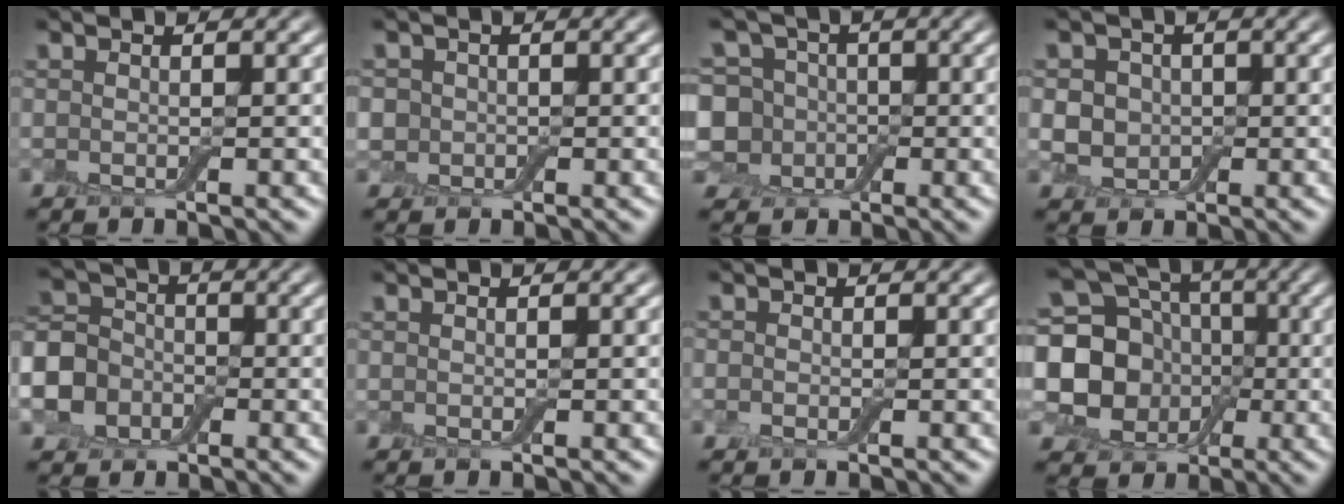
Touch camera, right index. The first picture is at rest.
{"total": 2.1, "force": [0.0, 2.0, 0.6], "torque": [-0.002, 0.002, -0.009]}
{"total": 6.6, "force": [-0.3, 5.9, 3.0], "torque": [-0.055, 0.027, -0.047]}
{"total": 4.0, "force": [0.3, 3.5, 1.9], "torque": [-0.029, 0.012, -0.015]}
{"total": 8.0, "force": [-2.6, 7.0, 2.9], "torque": [-0.075, -0.002, -0.076]}
{"total": 0.0}
{"total": 0.7, "force": [-0.3, 0.5, 0.3], "torque": [-0.005, -0.001, -0.008]}
{"total": 12.1, "force": [-0.1, 10.5, 5.9], "torque": [-0.115, 0.004, -0.035]}